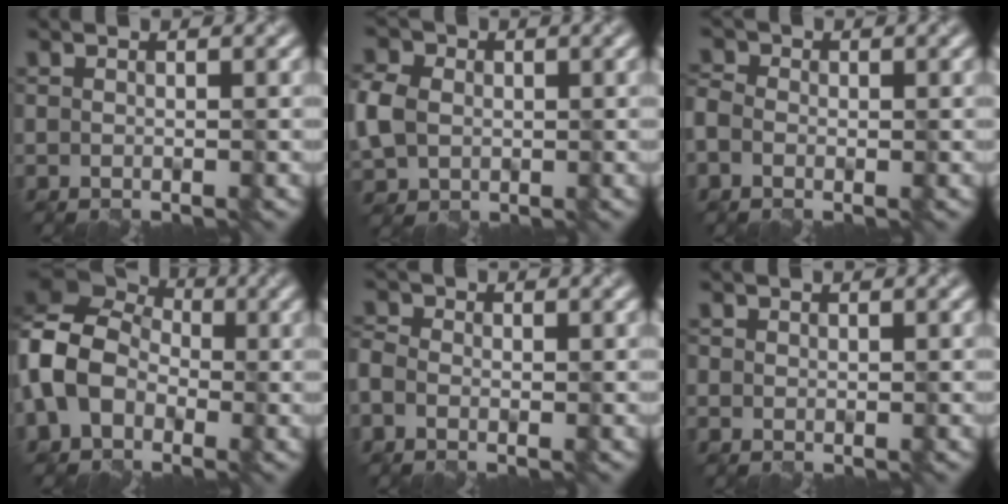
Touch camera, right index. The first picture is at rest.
{"total": 3.6, "force": [0.4, 3.3, 1.5], "torque": [-0.078, 0.011, 0.014]}
{"total": 1.8, "force": [-0.7, 1.5, 0.8], "torque": [-0.027, 0.010, -0.014]}
{"total": 9.0, "force": [-1.2, 7.4, 4.9], "torque": [-0.128, 0.029, -0.051]}
{"total": 1.9, "force": [-0.8, 1.5, 0.9], "torque": [-0.030, 0.010, -0.016]}
{"total": 0.6, "force": [0.1, -0.1, -0.6], "torque": [-0.005, 0.004, 0.008]}